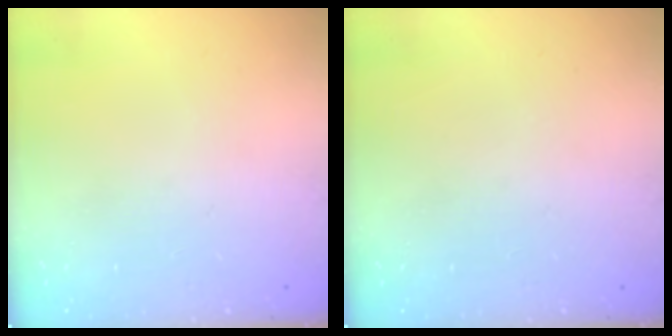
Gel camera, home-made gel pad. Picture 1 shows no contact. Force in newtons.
{"total": 0.0}